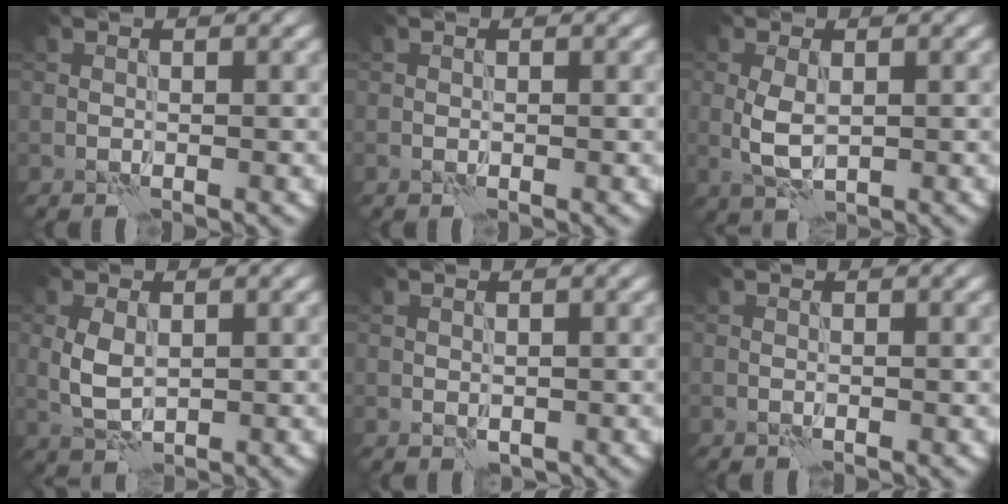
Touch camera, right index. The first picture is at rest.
{"total": 0.0}
{"total": 2.8, "force": [0.1, 1.6, 2.3], "torque": [-0.054, -0.003, 0.004]}
{"total": 2.8, "force": [0.5, 1.9, 2.1], "torque": [-0.052, 0.000, 0.011]}
{"total": 1.1, "force": [0.0, 1.0, 0.5], "torque": [-0.013, -0.008, 0.002]}
{"total": 0.0}